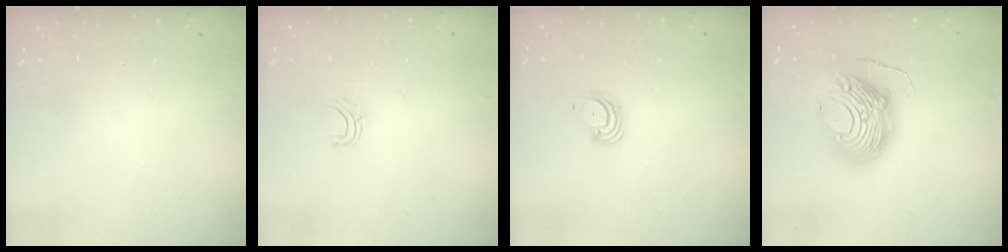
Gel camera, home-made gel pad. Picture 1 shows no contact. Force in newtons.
{"total": 3.8, "press": 3.8, "slide": 0.2}
{"total": 3.6, "press": 3.6, "slide": 0.3}
{"total": 15.5, "press": 15.4, "slide": 1.7}